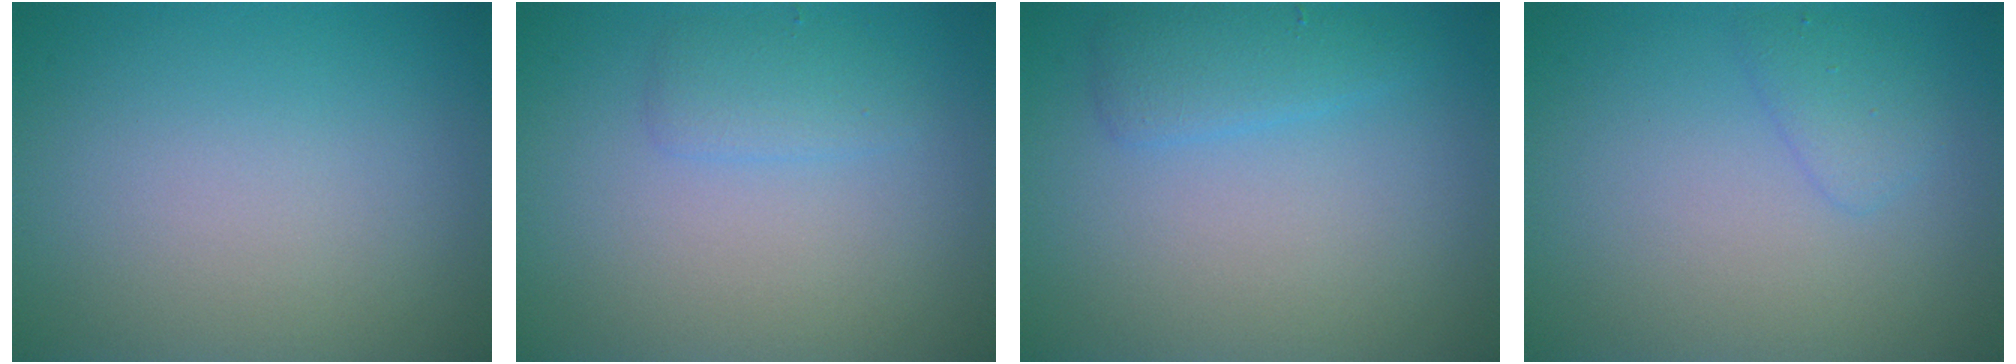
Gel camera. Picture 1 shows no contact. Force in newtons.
{"total": 1.6, "press": 1.6, "slide": 0.0}
{"total": 2.1, "press": 2.1, "slide": 0.2}
{"total": 1.4, "press": 1.4, "slide": 0.1}